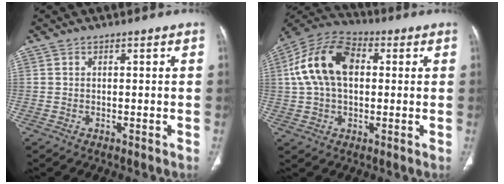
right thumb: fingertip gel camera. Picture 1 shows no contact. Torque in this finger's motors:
{"motor_torque": [0.82, 1.75, 0.66, -0.52, 0.16]}